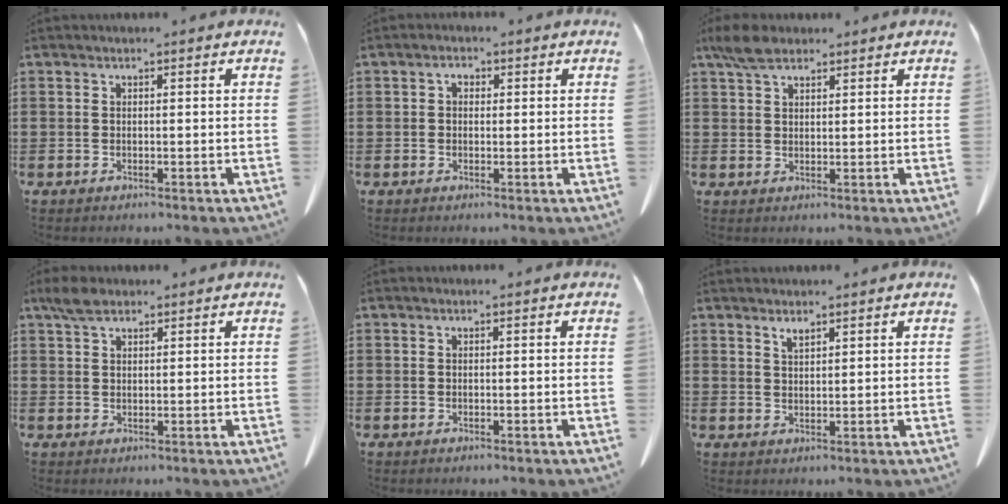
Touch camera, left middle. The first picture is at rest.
{"total": 1.5, "force": [0.2, 1.0, 1.1], "torque": [-0.024, 0.007, 0.004]}
{"total": 4.2, "force": [3.1, 1.9, 2.1], "torque": [-0.051, 0.007, 0.060]}
{"total": 3.3, "force": [2.3, 1.5, 1.8], "torque": [-0.042, 0.006, 0.045]}
{"total": 0.0}
{"total": 1.9, "force": [1.7, 0.3, 0.9], "torque": [-0.019, -0.001, 0.031]}